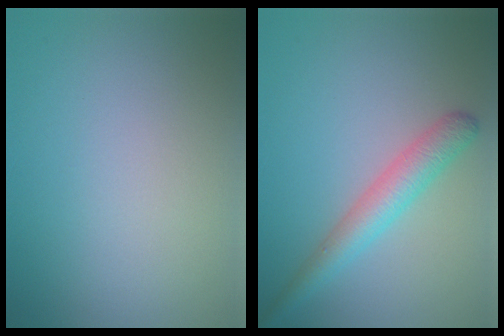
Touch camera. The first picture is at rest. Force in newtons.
{"total": 3.5, "press": 3.5, "slide": 0.0}